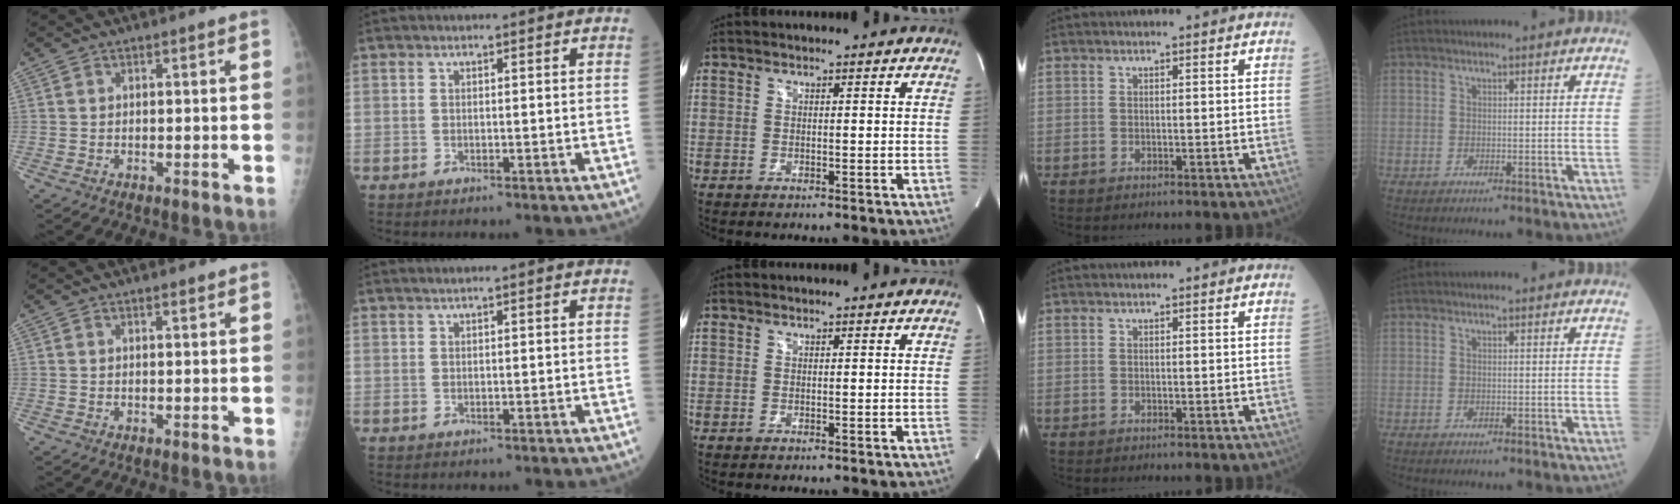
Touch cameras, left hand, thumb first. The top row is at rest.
{"thumb": {"total": 0.7, "force": [0.6, 0.1, 0.4], "torque": [-0.006, -0.004, 0.010]}, "index": {"total": 0.5, "force": [0.4, -0.1, 0.3], "torque": [-0.015, 0.004, 0.015]}, "middle": {"total": 1.5, "force": [-0.5, -1.3, -0.6], "torque": [0.007, -0.009, -0.007]}}